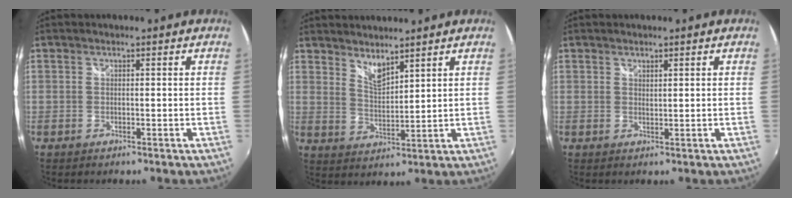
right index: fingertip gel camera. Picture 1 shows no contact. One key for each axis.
{"total": 4.8, "fx": 4.2, "fy": 0.9, "fz": 2.1, "tx": -0.032, "ty": -0.007, "tz": 0.073}
{"total": 1.0, "fx": 0.9, "fy": 0.3, "fz": 0.4, "tx": -0.004, "ty": 0.000, "tz": 0.015}